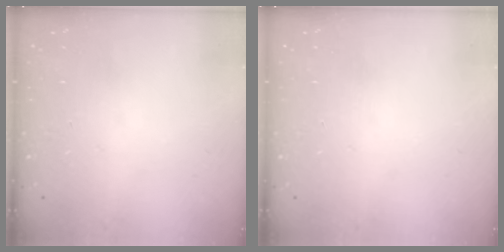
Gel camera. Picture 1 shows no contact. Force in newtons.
{"total": 0.0}